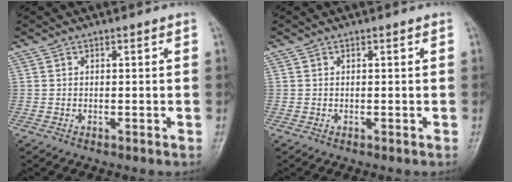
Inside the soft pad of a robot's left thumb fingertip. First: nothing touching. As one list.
[{"total": 0.0}]